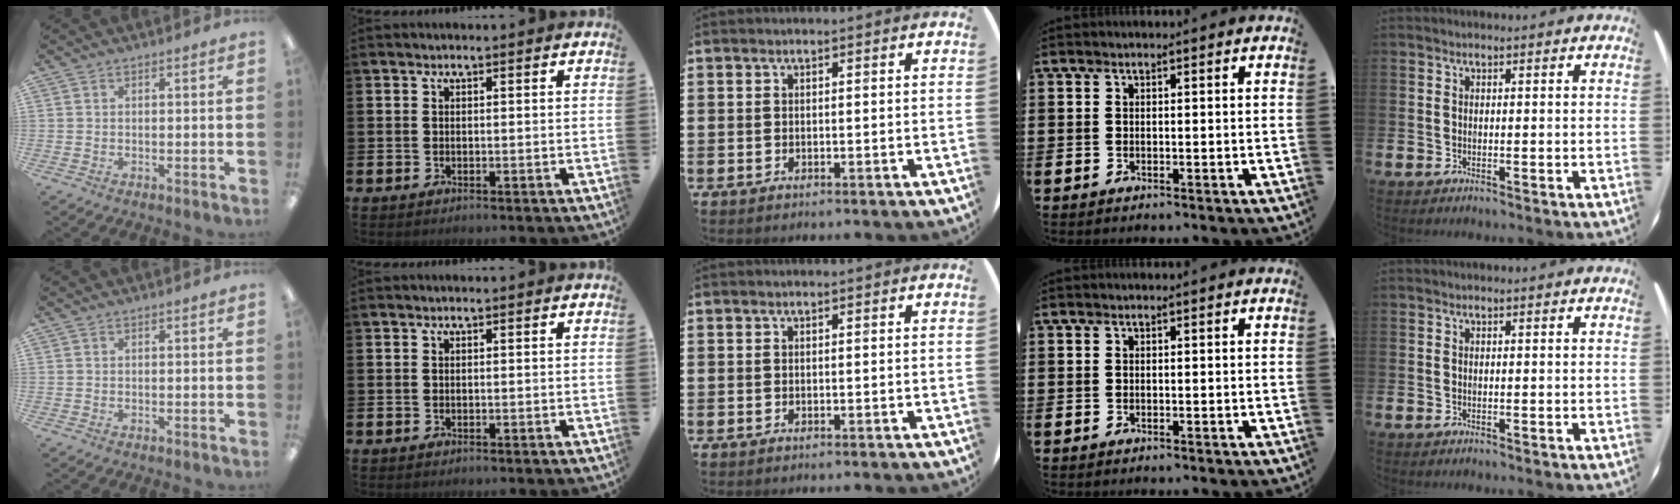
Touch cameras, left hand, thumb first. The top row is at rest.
{}